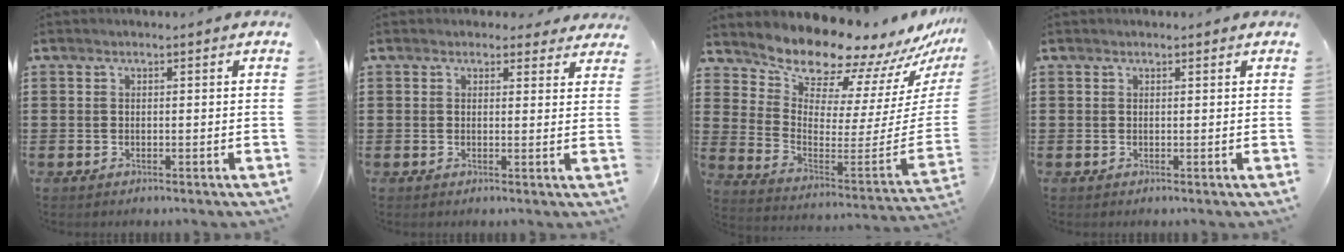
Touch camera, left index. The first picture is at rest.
{"total": 2.0, "force": [1.8, 0.8, 0.3], "torque": [-0.005, 0.000, 0.032]}
{"total": 10.4, "force": [10.3, 1.4, 0.8], "torque": [-0.038, -0.117, 0.172]}
{"total": 0.0}